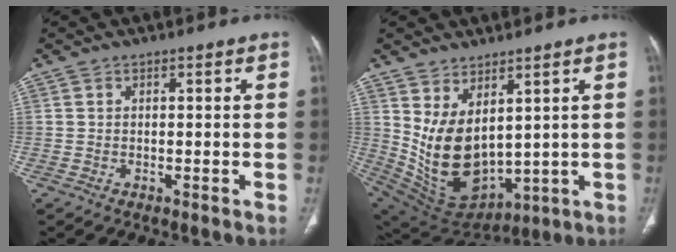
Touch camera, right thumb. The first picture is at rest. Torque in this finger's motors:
{"motor_torque": [-0.69, 1.58, 1.08, 0.85, 0.32]}